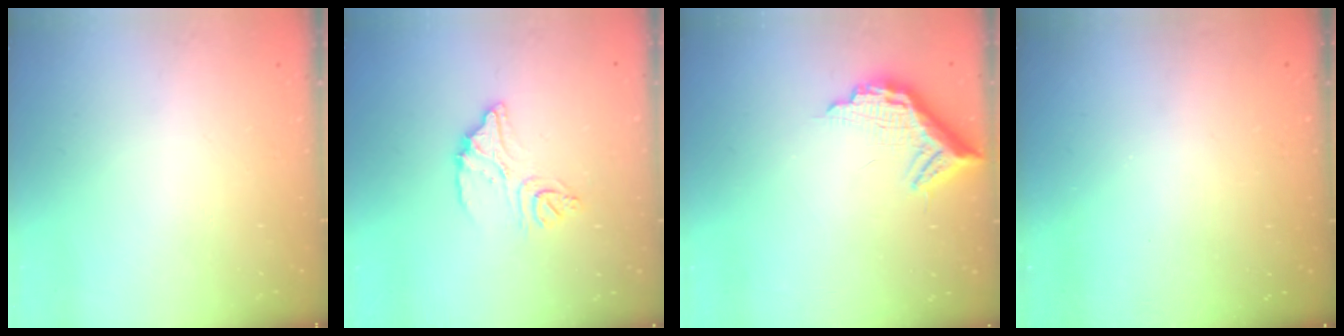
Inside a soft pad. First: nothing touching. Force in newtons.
{"total": 11.7, "press": 11.7, "slide": 1.0}
{"total": 12.5, "press": 12.5, "slide": 0.7}
{"total": 2.9, "press": 2.8, "slide": 1.0}